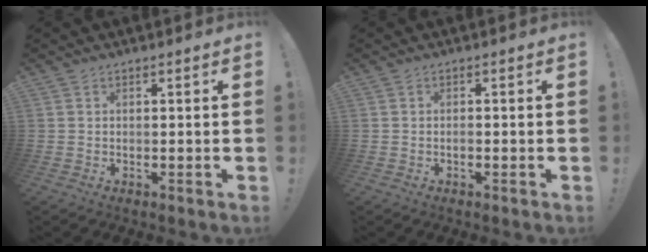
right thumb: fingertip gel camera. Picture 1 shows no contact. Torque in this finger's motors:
{"motor_torque": [-0.16, -0.33, -0.13, -0.03, 0.04]}